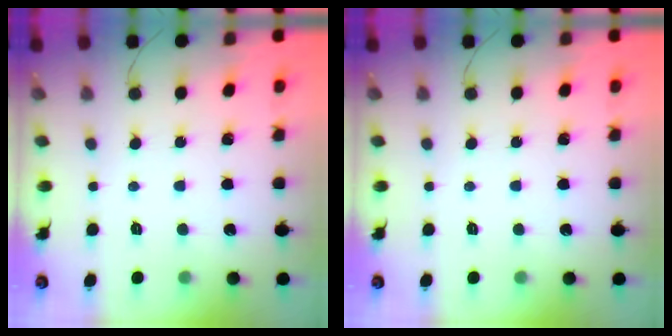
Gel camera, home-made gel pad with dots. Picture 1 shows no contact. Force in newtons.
{"total": 0.0}